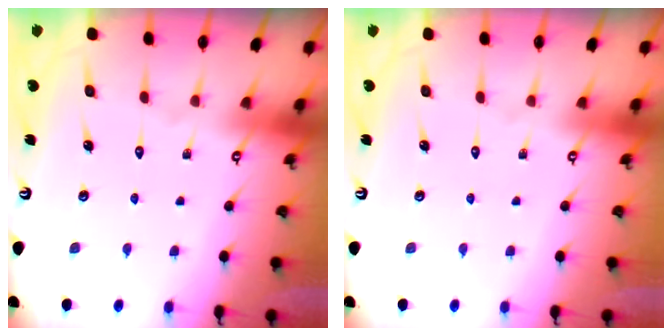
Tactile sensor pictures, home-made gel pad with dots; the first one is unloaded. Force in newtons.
{"total": 0.0}